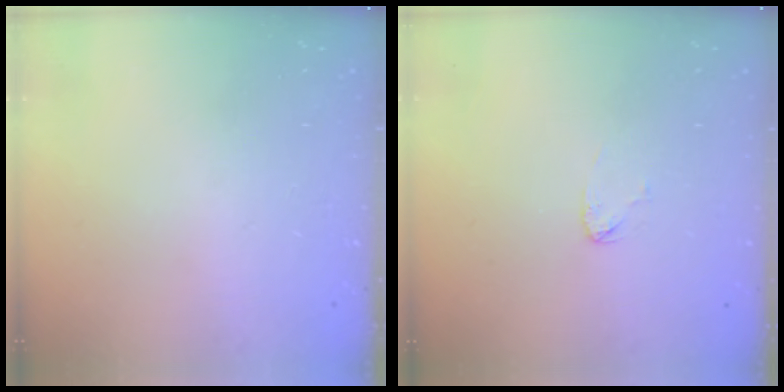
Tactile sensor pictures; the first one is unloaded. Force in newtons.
{"total": 3.0, "press": 3.0, "slide": 0.2}